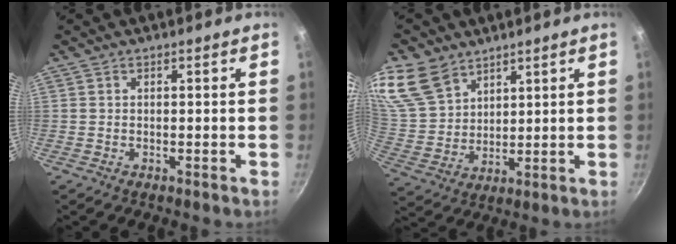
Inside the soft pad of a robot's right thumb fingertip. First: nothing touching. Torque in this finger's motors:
{"motor_torque": [0.01, 0.11, 0.11, 0.03, 0.10]}